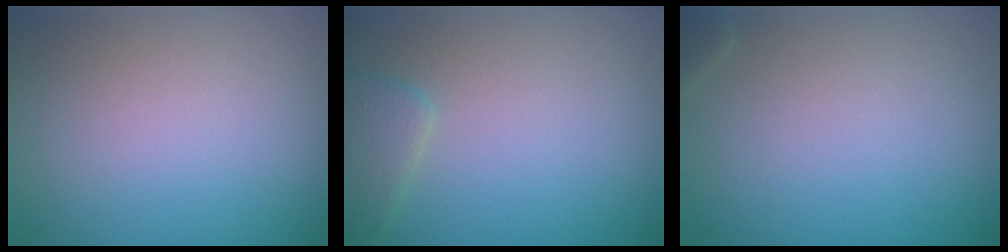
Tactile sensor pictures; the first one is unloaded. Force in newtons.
{"total": 1.8, "press": 1.8, "slide": 0.1}
{"total": 0.6, "press": 0.6, "slide": 0.0}